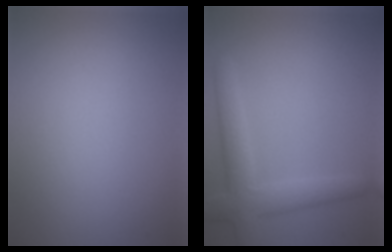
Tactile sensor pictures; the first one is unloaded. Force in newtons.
{"total": 4.1, "press": 4.1, "slide": 0.2}